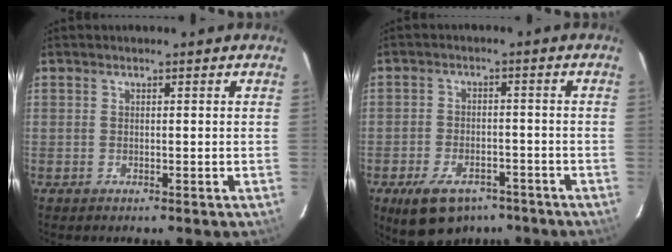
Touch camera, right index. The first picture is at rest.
{"total": 11.6, "force": [-7.8, 6.3, 5.8], "torque": [-0.133, -0.008, -0.114]}